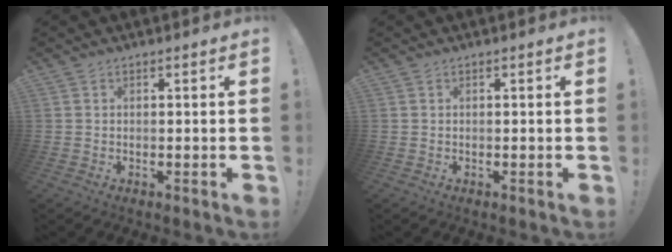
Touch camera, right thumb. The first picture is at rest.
{"total": 0.0}